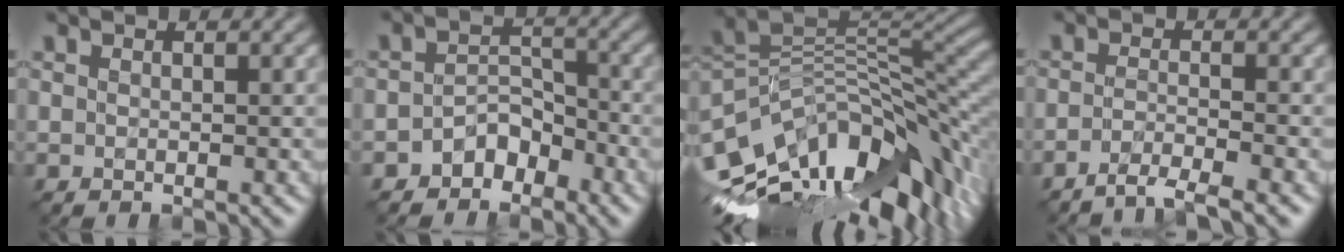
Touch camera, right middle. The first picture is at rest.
{"total": 2.8, "force": [-2.2, 1.6, 0.8], "torque": [-0.010, 0.010, -0.040]}
{"total": 14.3, "force": [-4.8, 7.2, 11.4], "torque": [-0.204, 0.014, -0.086]}
{"total": 2.9, "force": [-2.4, 0.2, 1.6], "torque": [-0.025, -0.004, -0.058]}